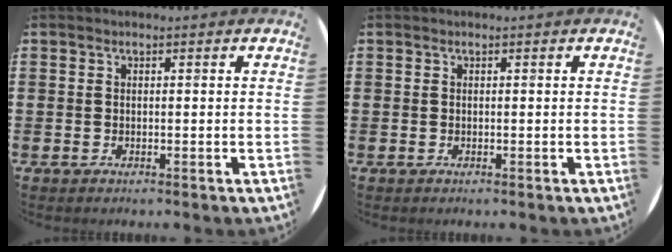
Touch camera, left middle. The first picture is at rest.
{"total": 0.0}